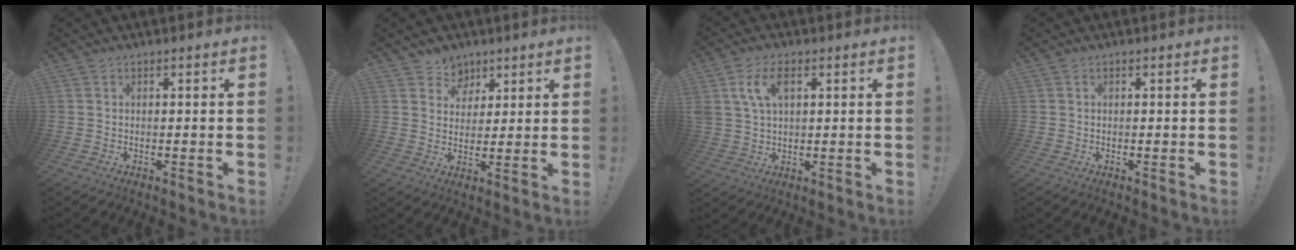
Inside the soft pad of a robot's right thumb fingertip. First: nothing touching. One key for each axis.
{"total": 6.1, "fx": 3.3, "fy": 5.1, "fz": 0.1, "tx": -0.001, "ty": -0.028, "tz": 0.068}
{"total": 8.0, "fx": 3.1, "fy": 4.6, "fz": 5.8, "tx": -0.117, "ty": 0.002, "tz": 0.056}
{"total": 0.0}